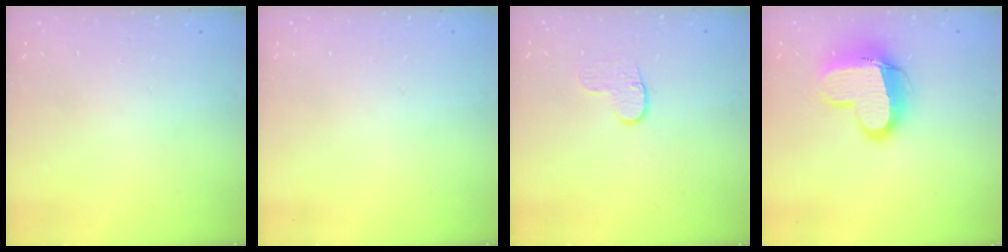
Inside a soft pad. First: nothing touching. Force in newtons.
{"total": 0.0}
{"total": 5.7, "press": 5.6, "slide": 0.6}
{"total": 13.5, "press": 13.5, "slide": 1.4}